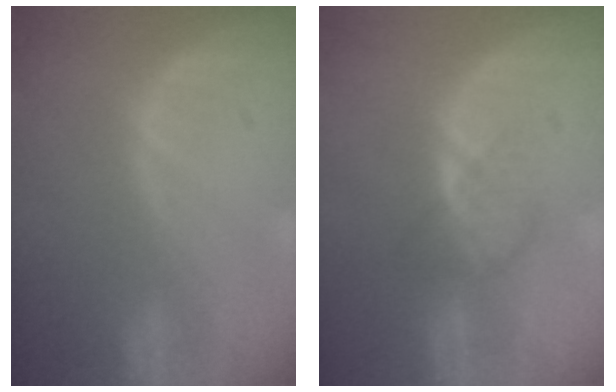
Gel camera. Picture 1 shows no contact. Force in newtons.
{"total": 3.9, "press": 3.3, "slide": 2.0}